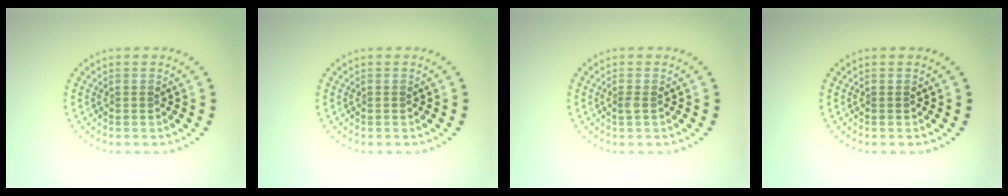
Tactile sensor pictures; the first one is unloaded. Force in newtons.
{"total": 0.0}
{"total": 0.6, "press": 0.5, "slide": 0.2}
{"total": 0.0}